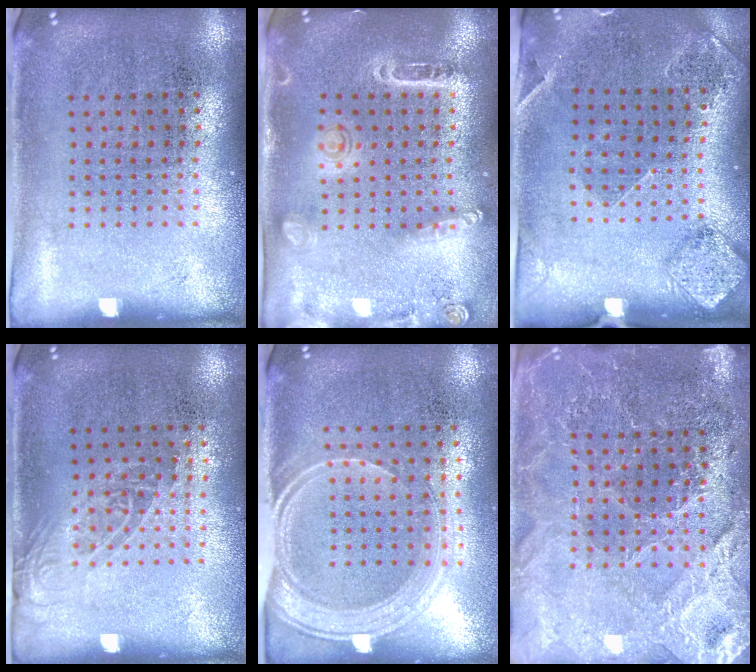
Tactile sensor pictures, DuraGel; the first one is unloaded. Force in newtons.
{"total": 1.5, "press": 1.5, "slide": 0.5}
{"total": 1.6, "press": 1.5, "slide": 0.5}
{"total": 1.3, "press": 1.0, "slide": 0.9}
{"total": 2.1, "press": 1.7, "slide": 1.2}
{"total": 4.0, "press": 3.8, "slide": 1.3}